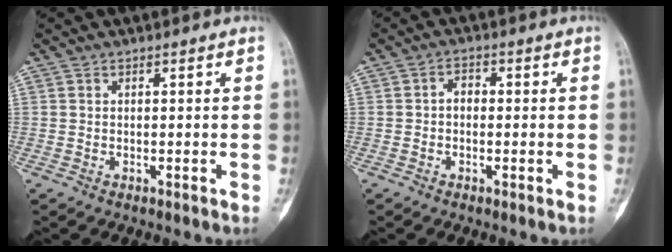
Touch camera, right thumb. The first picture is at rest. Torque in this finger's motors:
{"motor_torque": [0.33, 0.16, 0.13, -0.20, 0.00]}